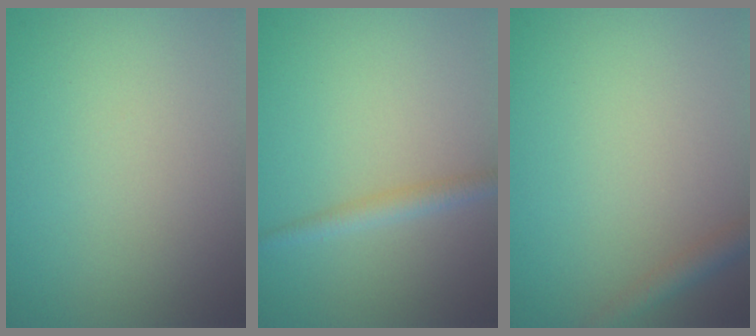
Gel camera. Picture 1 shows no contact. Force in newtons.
{"total": 1.7, "press": 1.7, "slide": 0.0}
{"total": 1.8, "press": 1.8, "slide": 0.1}